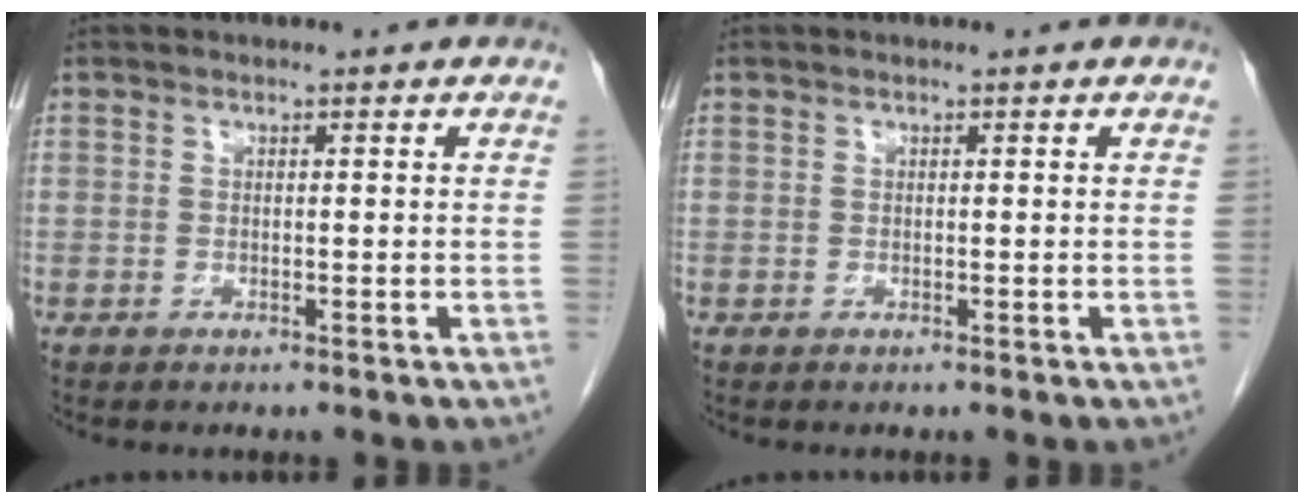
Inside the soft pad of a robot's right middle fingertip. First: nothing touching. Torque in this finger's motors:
{"motor_torque": [-0.04, -0.03, 0.00, 0.00]}